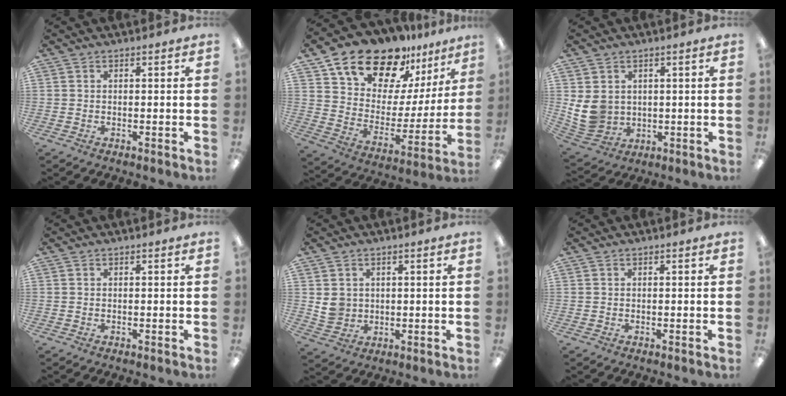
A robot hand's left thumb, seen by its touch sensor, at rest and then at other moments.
{"total": 18.2, "force": [15.1, 8.3, 5.7], "torque": [-0.122, -0.115, 0.272]}
{"total": 8.1, "force": [1.4, 7.1, 3.7], "torque": [-0.096, 0.001, 0.033]}
{"total": 0.0}
{"total": 4.5, "force": [1.2, 4.1, 1.4], "torque": [-0.017, 0.003, 0.024]}
{"total": 0.0}